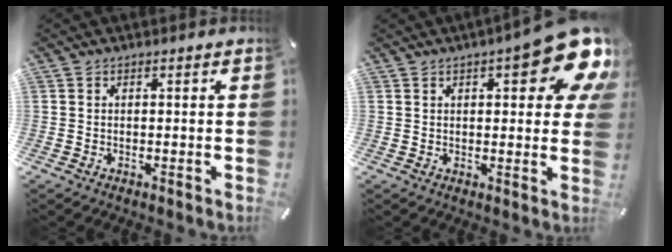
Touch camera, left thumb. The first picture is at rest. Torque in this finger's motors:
{"motor_torque": [2.53, 2.48, 1.49, -1.28, 0.14]}